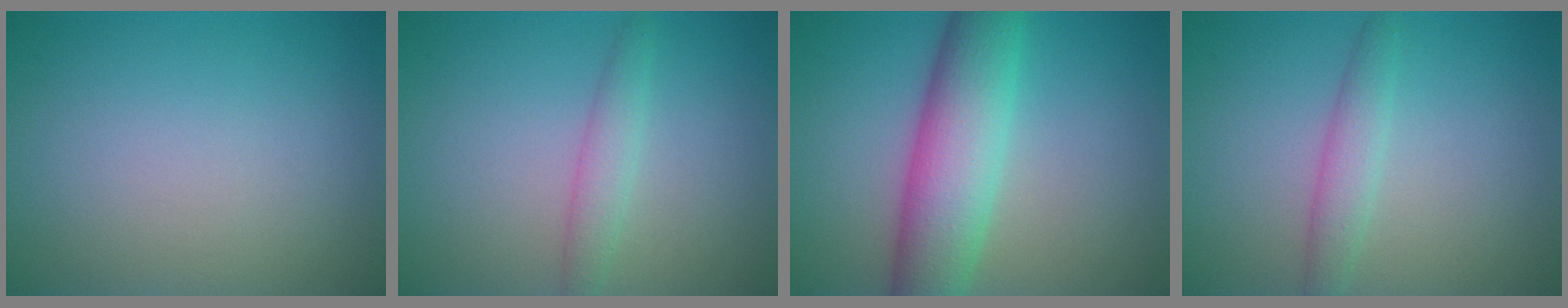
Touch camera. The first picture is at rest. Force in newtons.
{"total": 2.0, "press": 2.0, "slide": 0.0}
{"total": 7.8, "press": 7.8, "slide": 0.1}
{"total": 2.3, "press": 2.3, "slide": 0.1}